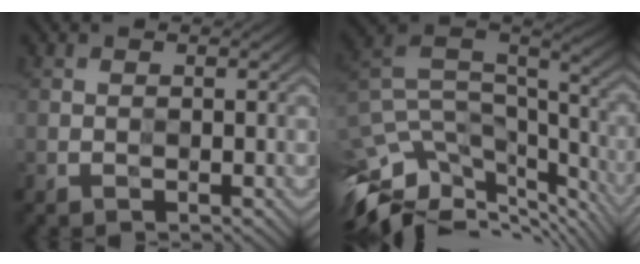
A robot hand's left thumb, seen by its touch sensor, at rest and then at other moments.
{"total": 13.9, "force": [-8.6, 5.5, 9.4], "torque": [-0.225, -0.002, -0.139]}